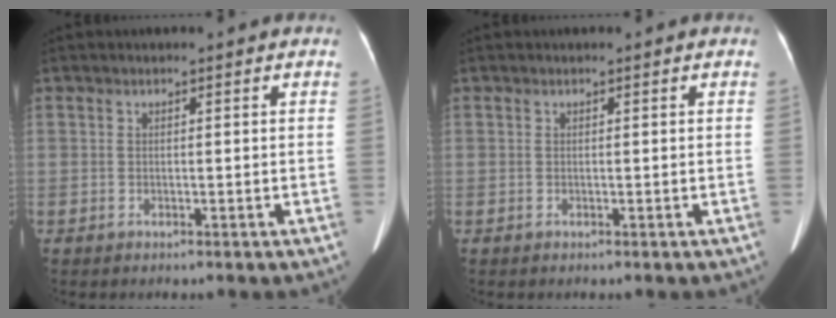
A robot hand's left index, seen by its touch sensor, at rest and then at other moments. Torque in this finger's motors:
{"motor_torque": [-0.09, -0.09, 0.01, 0.02]}